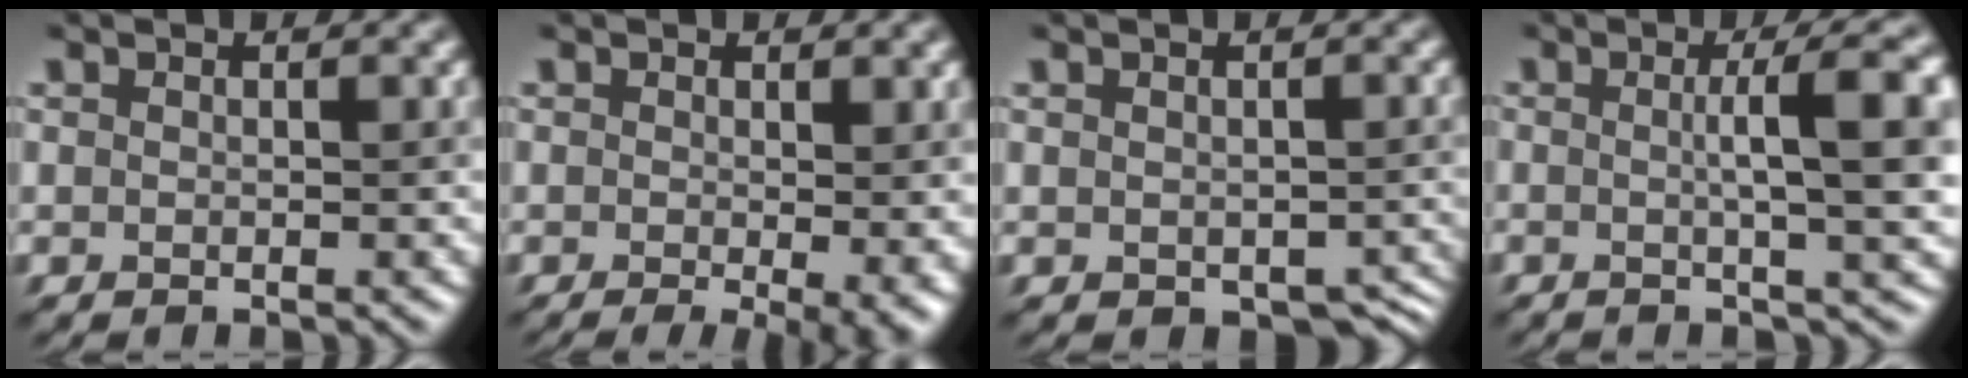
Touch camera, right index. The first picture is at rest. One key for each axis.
{"total": 4.1, "fx": -0.9, "fy": 0.7, "fz": 3.9, "tx": -0.045, "ty": -0.013, "tz": -0.002}
{"total": 3.7, "fx": -1.8, "fy": 2.3, "fz": 2.4, "tx": -0.025, "ty": -0.024, "tz": 0.001}
{"total": 6.6, "fx": 0.4, "fy": 1.0, "fz": 6.5, "tx": -0.082, "ty": 0.010, "tz": 0.011}